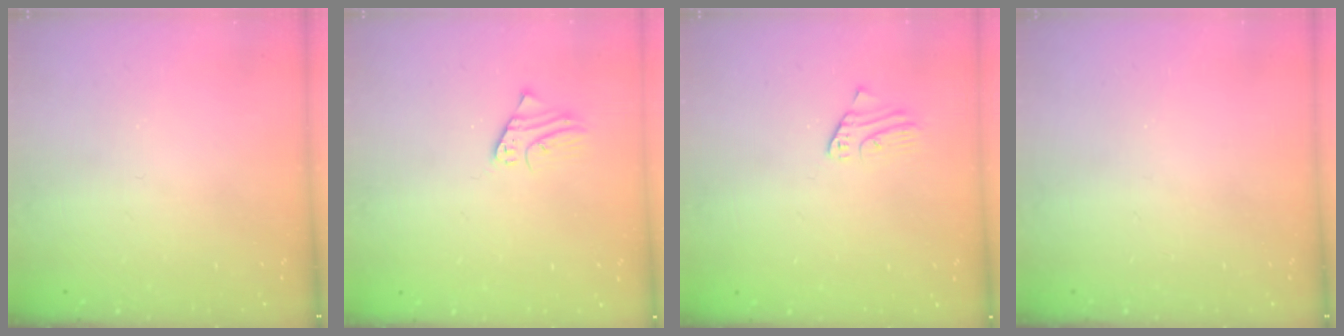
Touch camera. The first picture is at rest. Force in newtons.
{"total": 1.9, "press": 1.9, "slide": 0.1}
{"total": 1.5, "press": 1.5, "slide": 0.1}
{"total": 0.0}